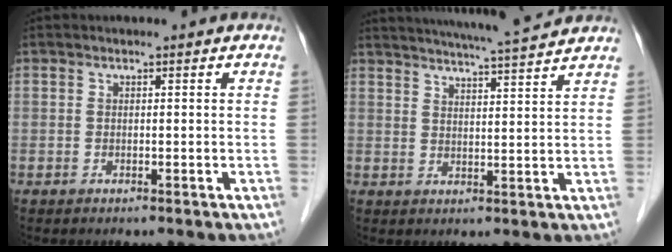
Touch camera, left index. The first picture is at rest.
{"total": 12.5, "force": [11.5, -0.4, 4.8], "torque": [-0.084, 0.013, 0.153]}